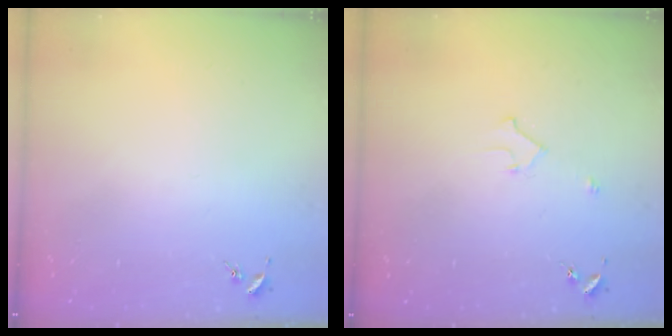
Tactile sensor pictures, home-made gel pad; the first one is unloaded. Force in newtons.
{"total": 2.2, "press": 2.2, "slide": 0.2}